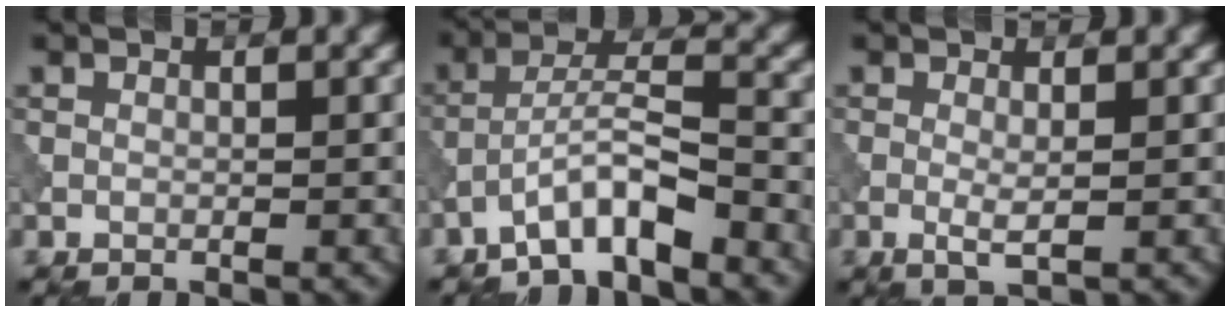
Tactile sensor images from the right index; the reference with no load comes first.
{"total": 4.8, "force": [-3.5, 0.8, 3.2], "torque": [-0.056, 0.015, -0.071]}
{"total": 1.6, "force": [-0.1, 0.2, 1.6], "torque": [-0.032, -0.003, -0.003]}